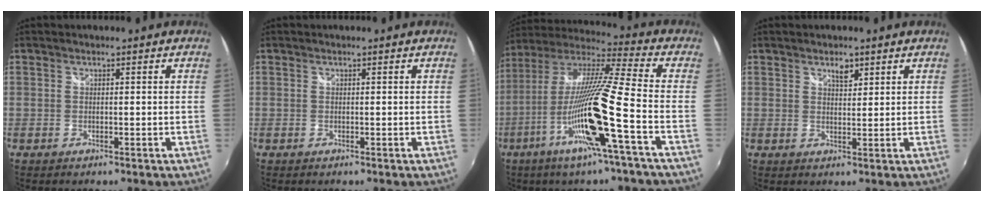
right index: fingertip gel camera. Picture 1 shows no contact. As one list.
[{"total": 0.0}, {"total": 19.0, "force": [-7.3, -0.5, 17.6], "torque": [-0.312, -0.037, -0.143]}, {"total": 2.5, "force": [1.7, 1.2, 1.4], "torque": [-0.019, 0.003, 0.028]}]